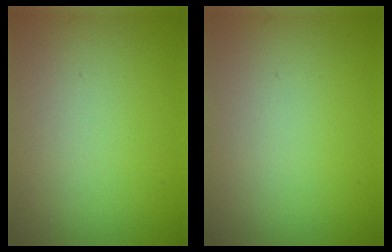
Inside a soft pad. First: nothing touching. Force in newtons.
{"total": 0.0}